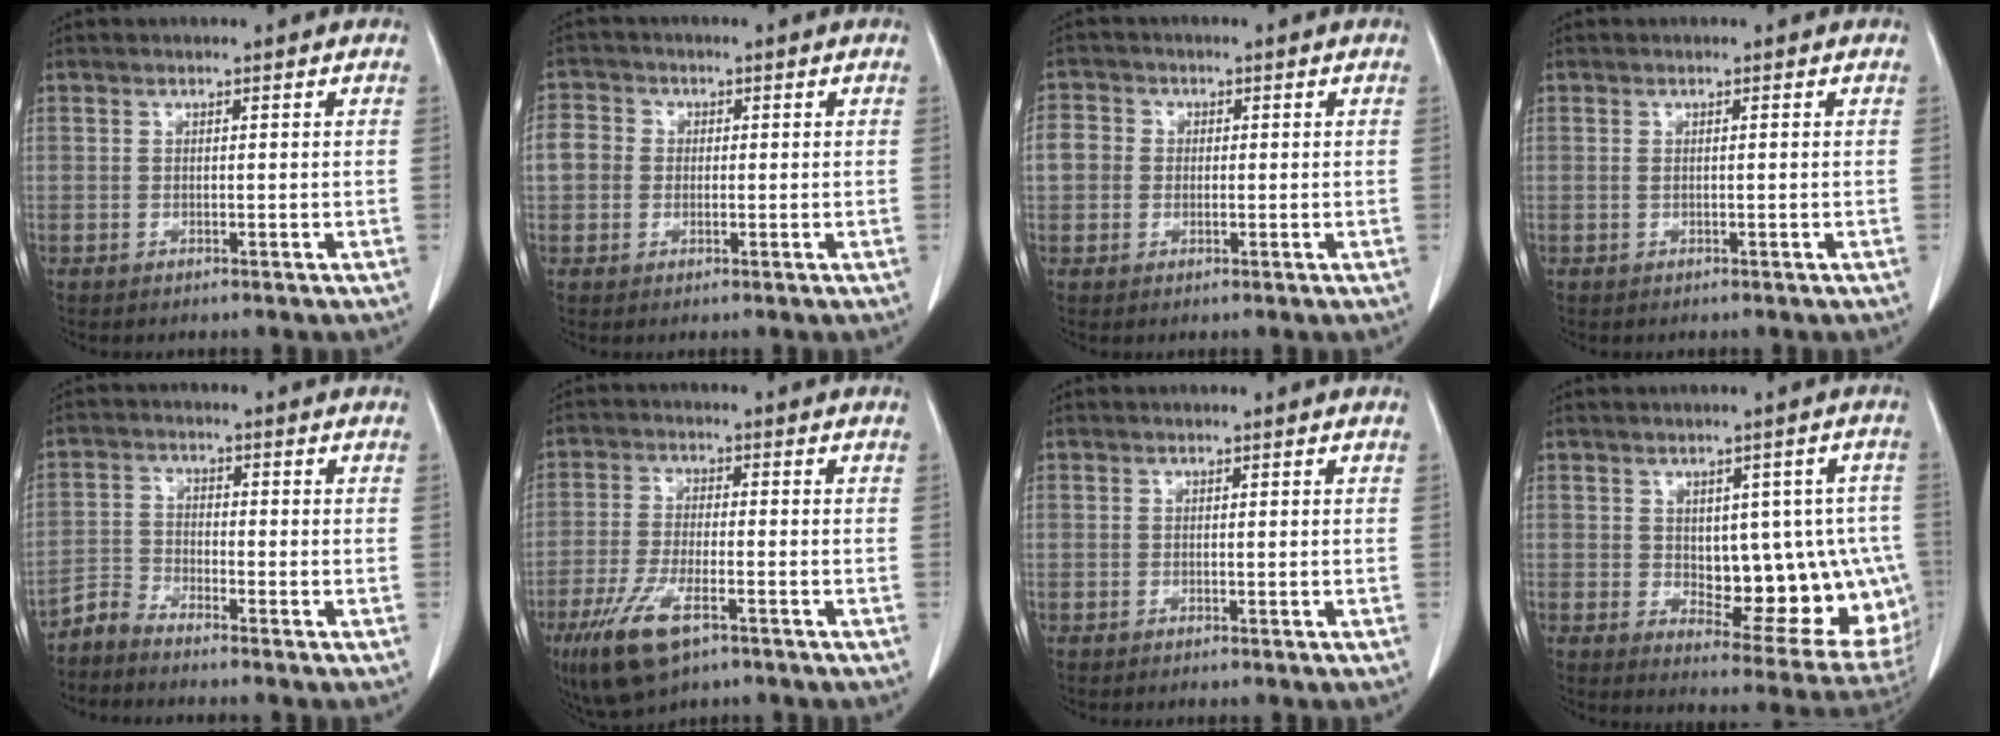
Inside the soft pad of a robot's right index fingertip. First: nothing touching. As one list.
[{"total": 5.9, "force": [0.1, 5.5, 2.3], "torque": [-0.057, 0.021, 0.000]}, {"total": 5.1, "force": [0.1, 4.7, 2.0], "torque": [-0.048, 0.019, -0.001]}, {"total": 0.9, "force": [0.0, 0.4, 0.8], "torque": [-0.023, 0.006, 0.004]}, {"total": 3.4, "force": [-3.3, 0.5, 0.5], "torque": [-0.011, -0.008, -0.070]}, {"total": 10.7, "force": [-5.9, 3.8, 8.2], "torque": [-0.170, -0.018, -0.102]}, {"total": 0.0}, {"total": 19.1, "force": [-1.5, 9.2, 16.6], "torque": [-0.163, 0.023, 0.013]}]